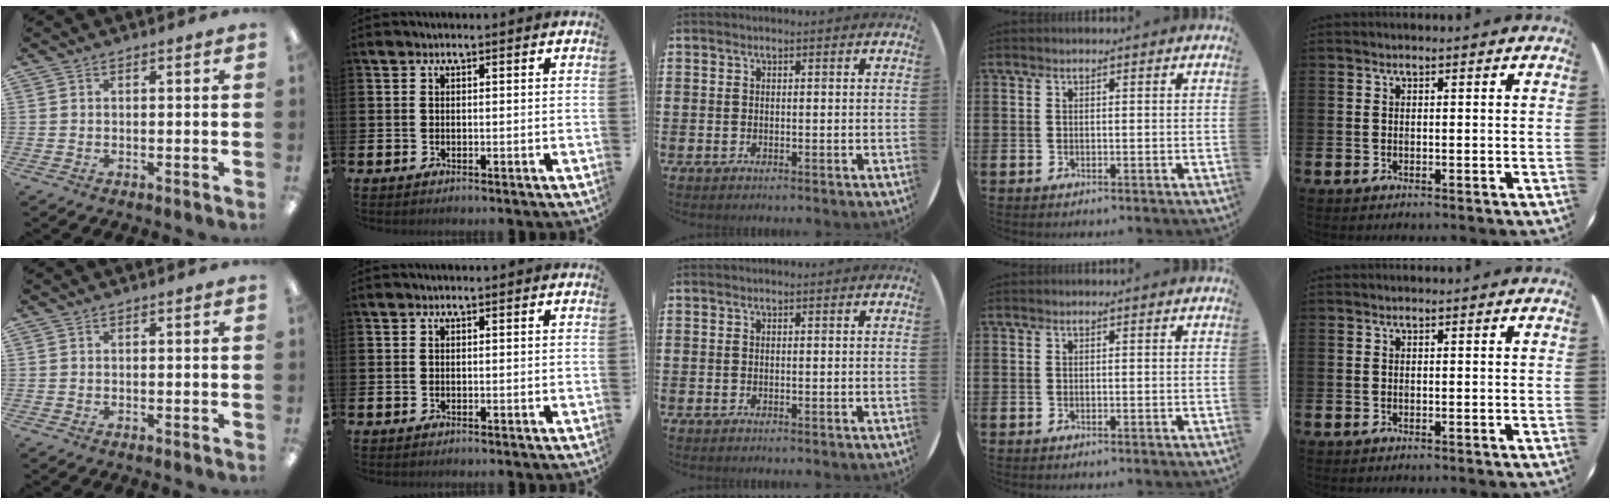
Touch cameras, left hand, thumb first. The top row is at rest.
{}